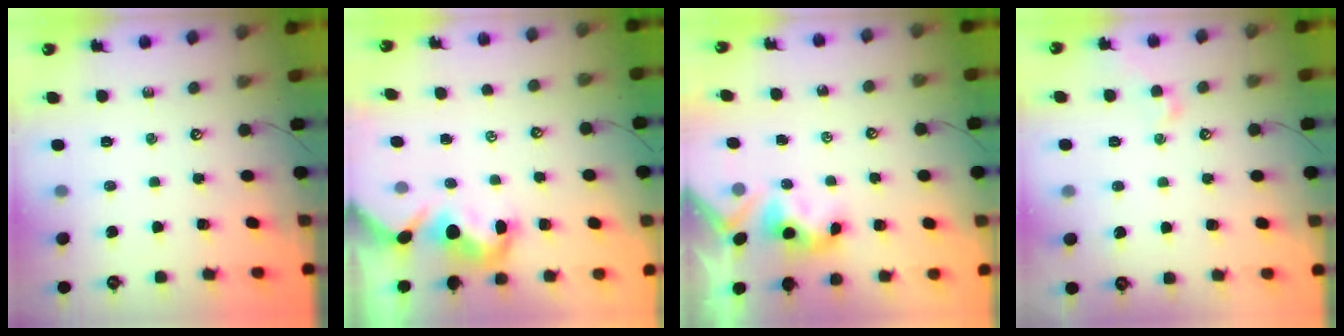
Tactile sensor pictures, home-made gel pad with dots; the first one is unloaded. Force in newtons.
{"total": 1.5, "press": 1.2, "slide": 0.9}
{"total": 3.4, "press": 3.4, "slide": 0.2}
{"total": 1.6, "press": 1.4, "slide": 0.6}